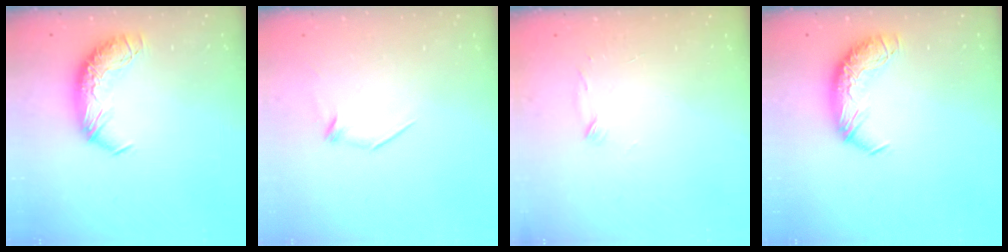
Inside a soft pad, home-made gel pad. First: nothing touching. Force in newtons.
{"total": 6.2, "press": 6.1, "slide": 0.8}
{"total": 7.9, "press": 7.9, "slide": 0.7}
{"total": 0.0}